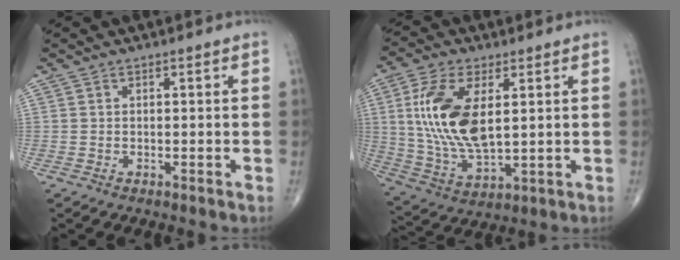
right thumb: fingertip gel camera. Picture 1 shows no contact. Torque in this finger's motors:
{"motor_torque": [1.95, 1.87, 1.59, 0.19, 0.19]}